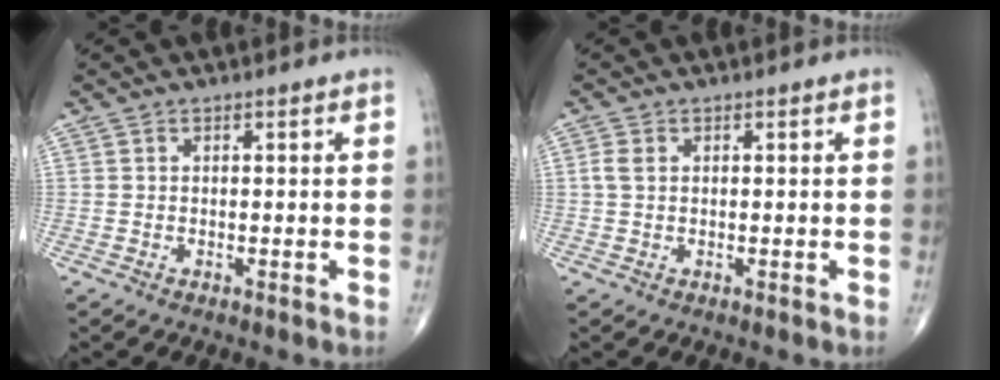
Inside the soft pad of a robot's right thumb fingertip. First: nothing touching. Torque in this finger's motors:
{"motor_torque": [-0.16, 0.12, 0.23, 0.14, 0.00]}